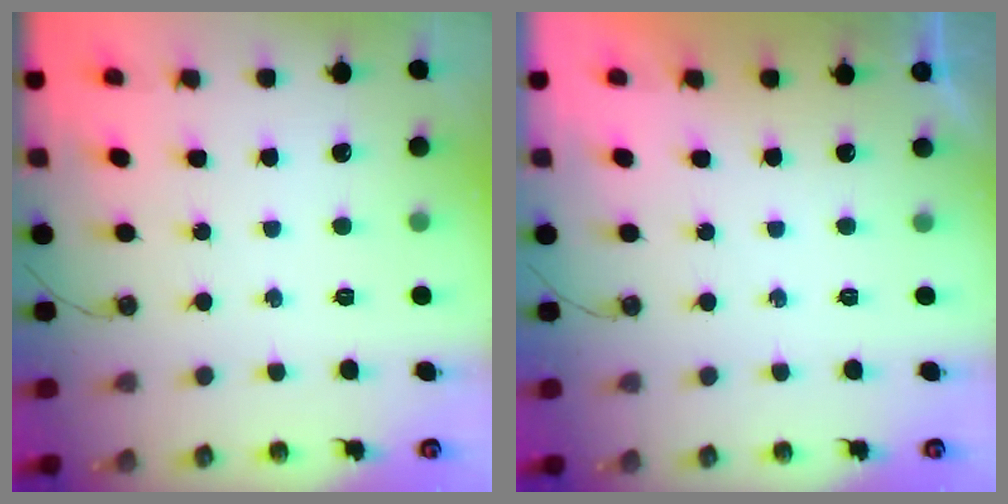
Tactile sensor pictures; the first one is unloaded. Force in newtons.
{"total": 0.0}